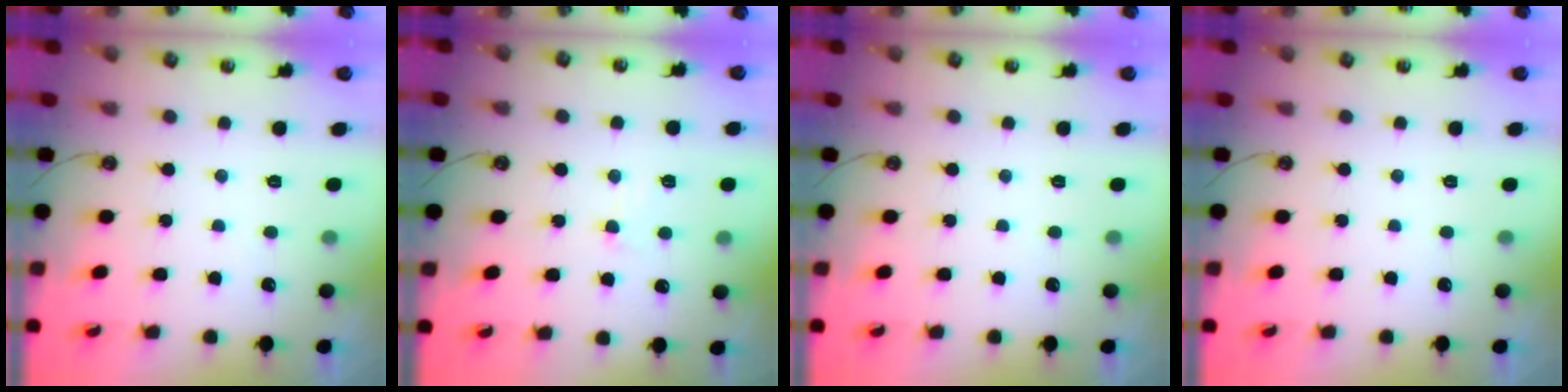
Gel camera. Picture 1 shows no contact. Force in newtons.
{"total": 0.8, "press": 0.6, "slide": 0.5}
{"total": 0.0}
{"total": 0.0}